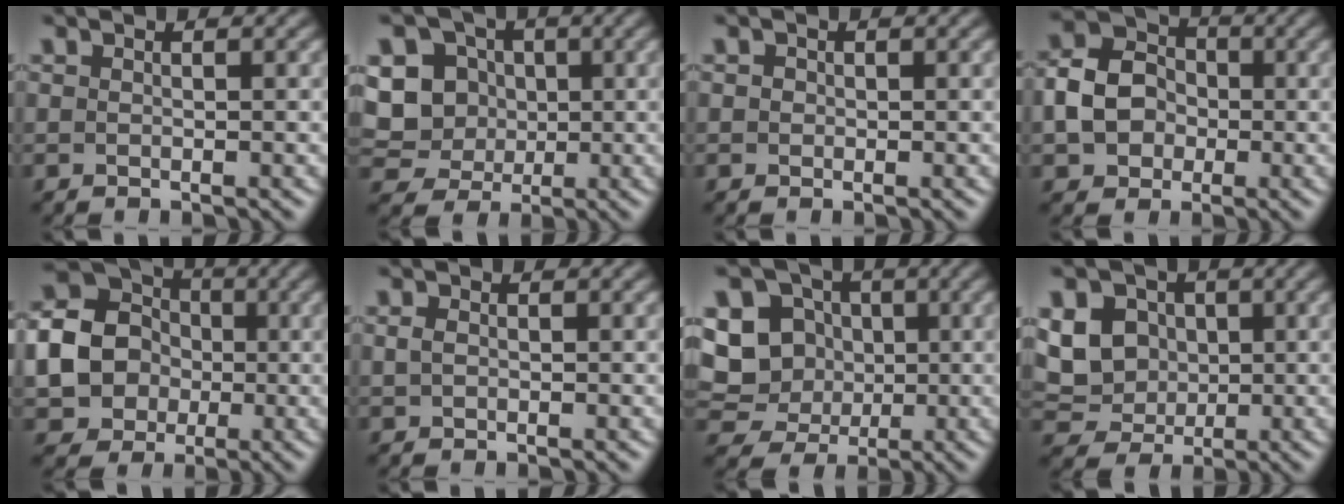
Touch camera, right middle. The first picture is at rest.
{"total": 10.5, "force": [1.8, 9.6, 4.1], "torque": [-0.111, 0.025, 0.030]}
{"total": 0.5, "force": [0.1, 0.5, 0.1], "torque": [0.000, -0.002, -0.001]}
{"total": 5.6, "force": [-0.8, 4.7, 2.9], "torque": [-0.058, 0.011, -0.025]}
{"total": 11.3, "force": [-0.5, 10.1, 5.1], "torque": [-0.129, 0.013, -0.035]}
{"total": 0.8, "force": [0.1, 0.6, 0.5], "torque": [-0.013, 0.001, 0.001]}
{"total": 11.5, "force": [2.0, 10.4, 4.4], "torque": [-0.121, 0.032, 0.029]}
{"total": 7.9, "force": [1.6, 6.6, 4.1], "torque": [-0.090, 0.025, 0.018]}